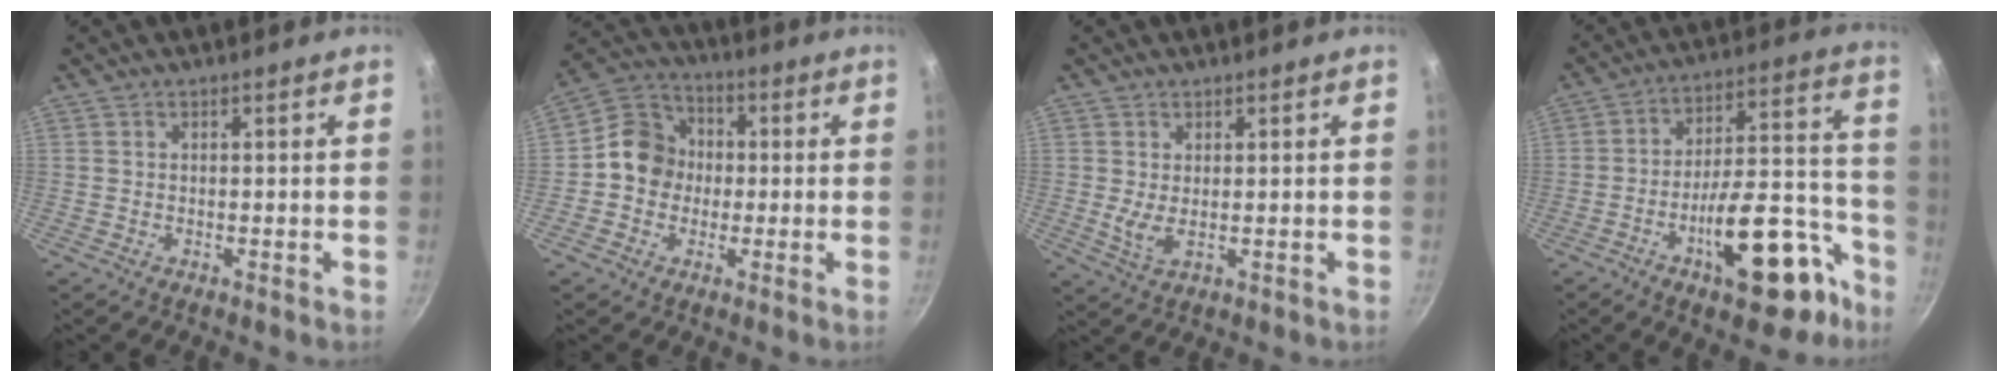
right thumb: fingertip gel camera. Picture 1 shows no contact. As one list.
[{"total": 9.6, "force": [-0.6, 8.6, 4.2], "torque": [-0.037, 0.025, -0.033]}, {"total": 3.4, "force": [0.4, 1.5, 3.0], "torque": [-0.057, -0.012, 0.016]}, {"total": 20.8, "force": [-10.5, 8.8, 15.6], "torque": [-0.178, 0.087, -0.148]}]